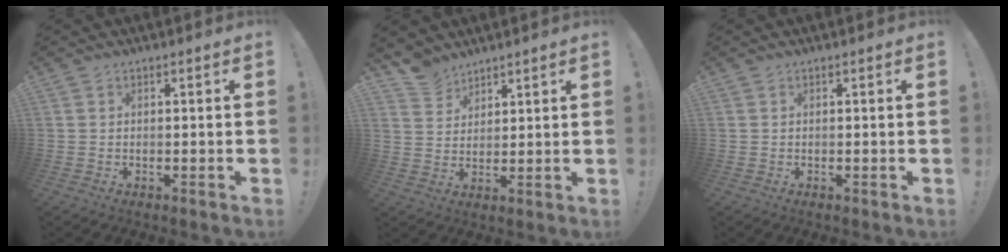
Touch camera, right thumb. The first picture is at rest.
{"total": 7.0, "force": [5.9, 3.7, 0.9], "torque": [-0.019, -0.039, 0.116]}
{"total": 0.0}